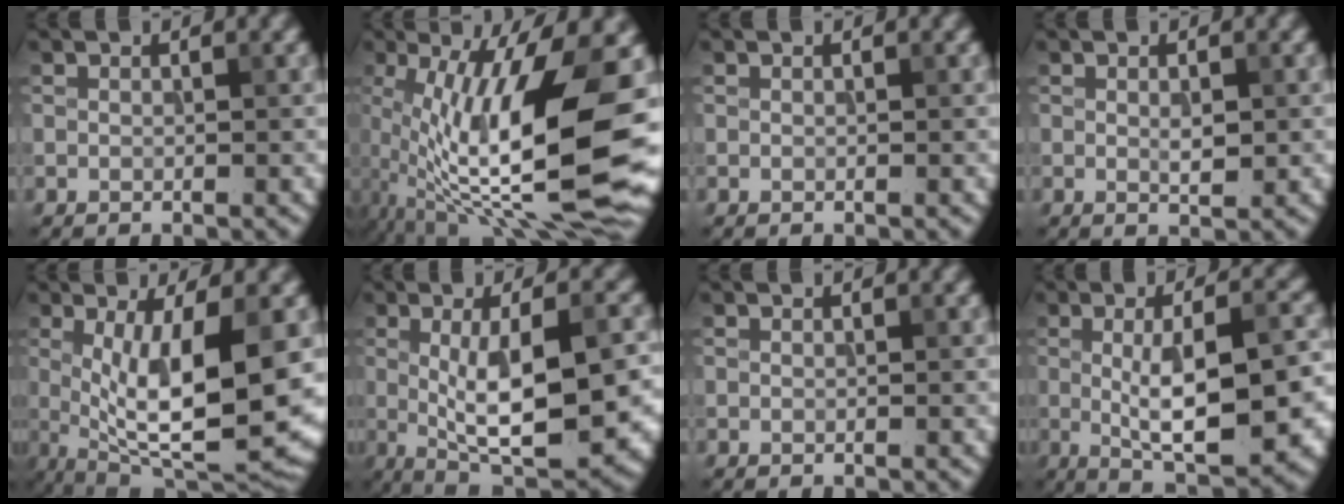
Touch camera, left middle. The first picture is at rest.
{"total": 14.1, "force": [-0.6, 3.7, 13.6], "torque": [-0.242, -0.015, -0.008]}
{"total": 0.0}
{"total": 1.4, "force": [0.0, 0.5, 1.3], "torque": [-0.022, -0.003, 0.002]}
{"total": 11.2, "force": [0.3, 3.4, 10.7], "torque": [-0.173, -0.021, 0.012]}
{"total": 10.3, "force": [-0.5, 3.2, 9.7], "torque": [-0.148, -0.009, -0.002]}
{"total": 0.0}
{"total": 10.1, "force": [-0.7, 3.2, 9.6], "torque": [-0.140, -0.007, -0.007]}